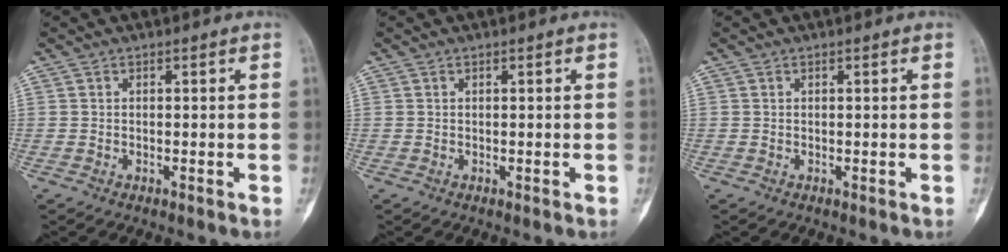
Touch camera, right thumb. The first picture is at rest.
{"total": 0.0}
{"total": 0.0}